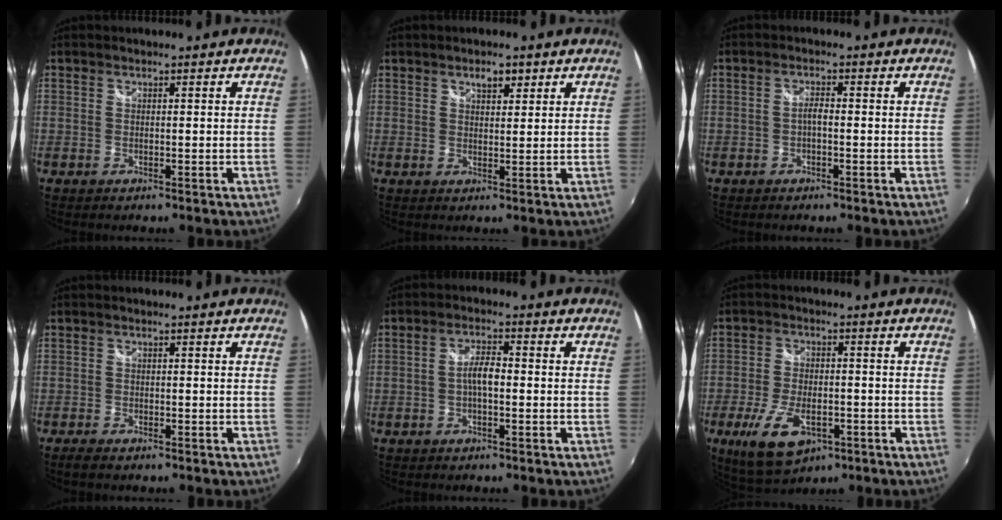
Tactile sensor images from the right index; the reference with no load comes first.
{"total": 3.1, "force": [1.9, 1.6, 1.8], "torque": [-0.025, 0.007, 0.031]}
{"total": 1.5, "force": [-0.6, 0.4, 1.3], "torque": [-0.027, 0.005, -0.012]}
{"total": 2.5, "force": [-2.0, 0.8, 1.4], "torque": [-0.033, -0.010, -0.037]}
{"total": 3.5, "force": [-0.7, 1.0, 3.2], "torque": [-0.063, 0.009, -0.014]}
{"total": 11.4, "force": [-5.2, 5.7, 8.3], "torque": [-0.182, -0.023, -0.086]}